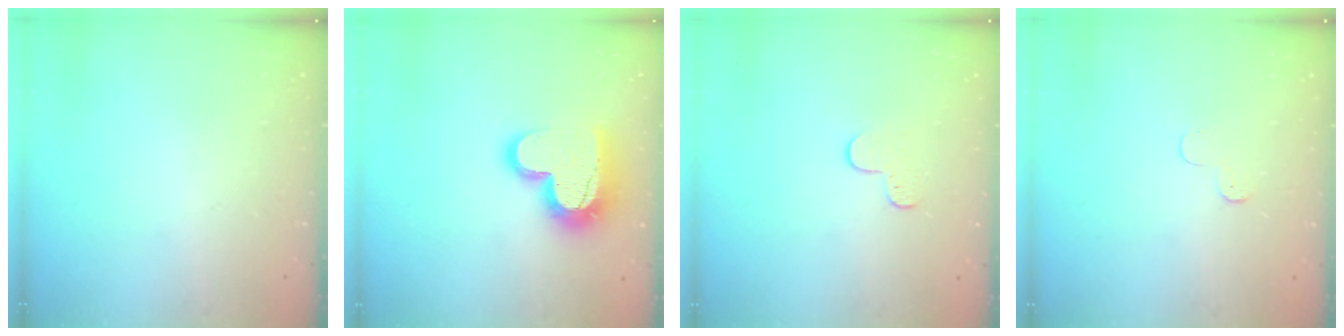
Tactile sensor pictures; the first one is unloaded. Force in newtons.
{"total": 17.7, "press": 17.7, "slide": 1.5}
{"total": 5.5, "press": 5.5, "slide": 0.5}
{"total": 3.5, "press": 3.5, "slide": 0.4}